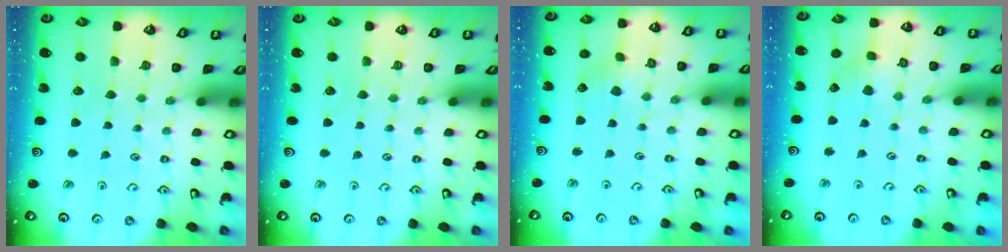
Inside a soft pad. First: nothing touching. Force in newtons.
{"total": 0.0}
{"total": 2.5, "press": 2.4, "slide": 0.8}
{"total": 2.9, "press": 2.8, "slide": 0.7}